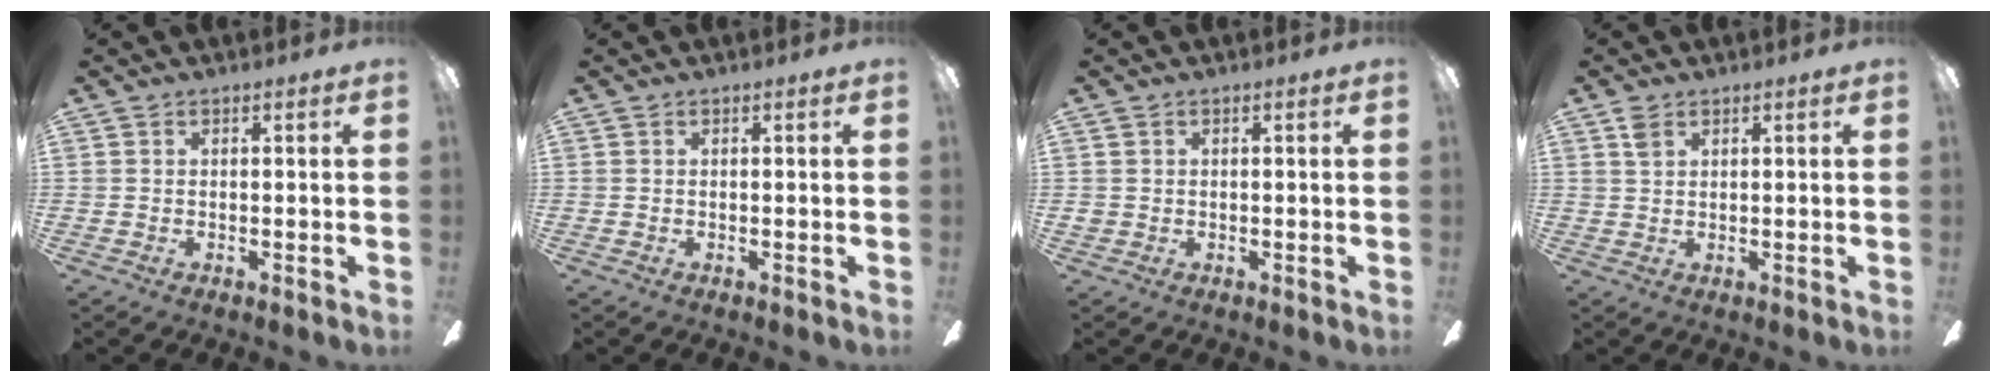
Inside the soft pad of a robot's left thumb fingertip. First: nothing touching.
{"total": 0.0}
{"total": 1.0, "force": [-0.1, 1.0, 0.1], "torque": [-0.002, 0.002, -0.002]}
{"total": 2.1, "force": [1.4, 1.2, 1.1], "torque": [-0.026, 0.001, 0.026]}